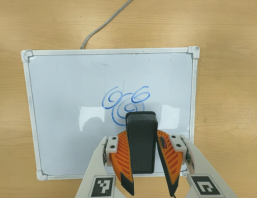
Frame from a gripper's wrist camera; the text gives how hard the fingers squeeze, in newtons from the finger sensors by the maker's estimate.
{"total": 8.2, "left": 6.7, "right": 9.8}